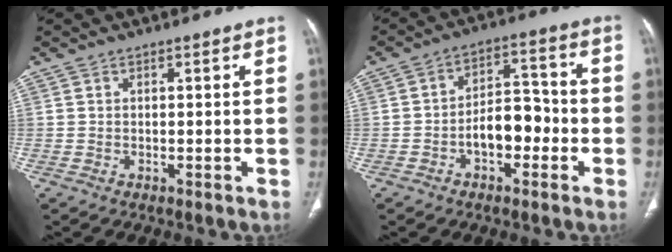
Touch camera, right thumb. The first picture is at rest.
{"total": 8.6, "force": [-2.8, 5.2, 6.2], "torque": [-0.074, 0.041, -0.051]}